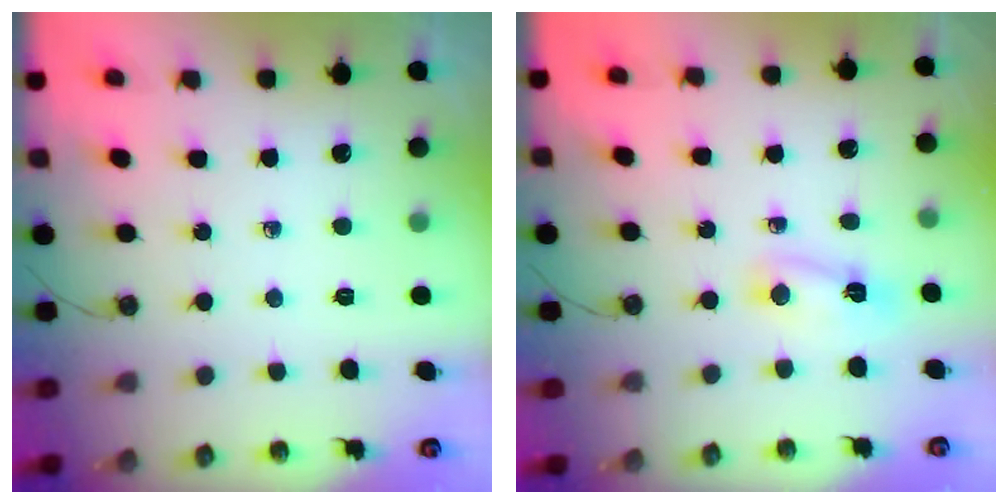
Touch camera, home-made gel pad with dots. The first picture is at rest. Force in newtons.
{"total": 3.4, "press": 3.4, "slide": 0.4}